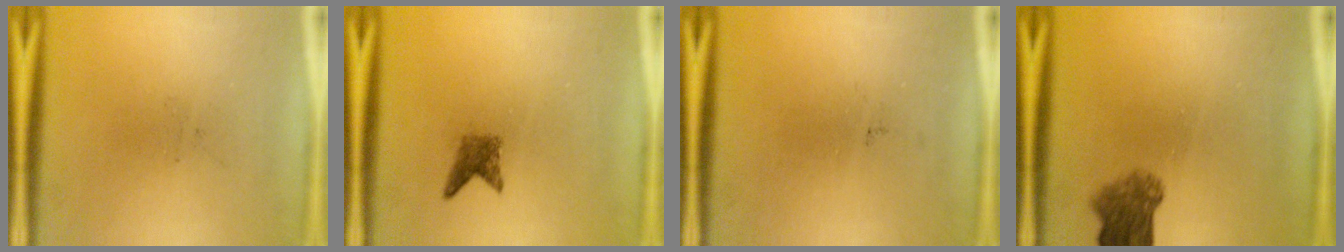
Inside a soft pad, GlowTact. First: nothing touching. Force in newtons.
{"total": 2.0}
{"total": 0.0}
{"total": 5.4}